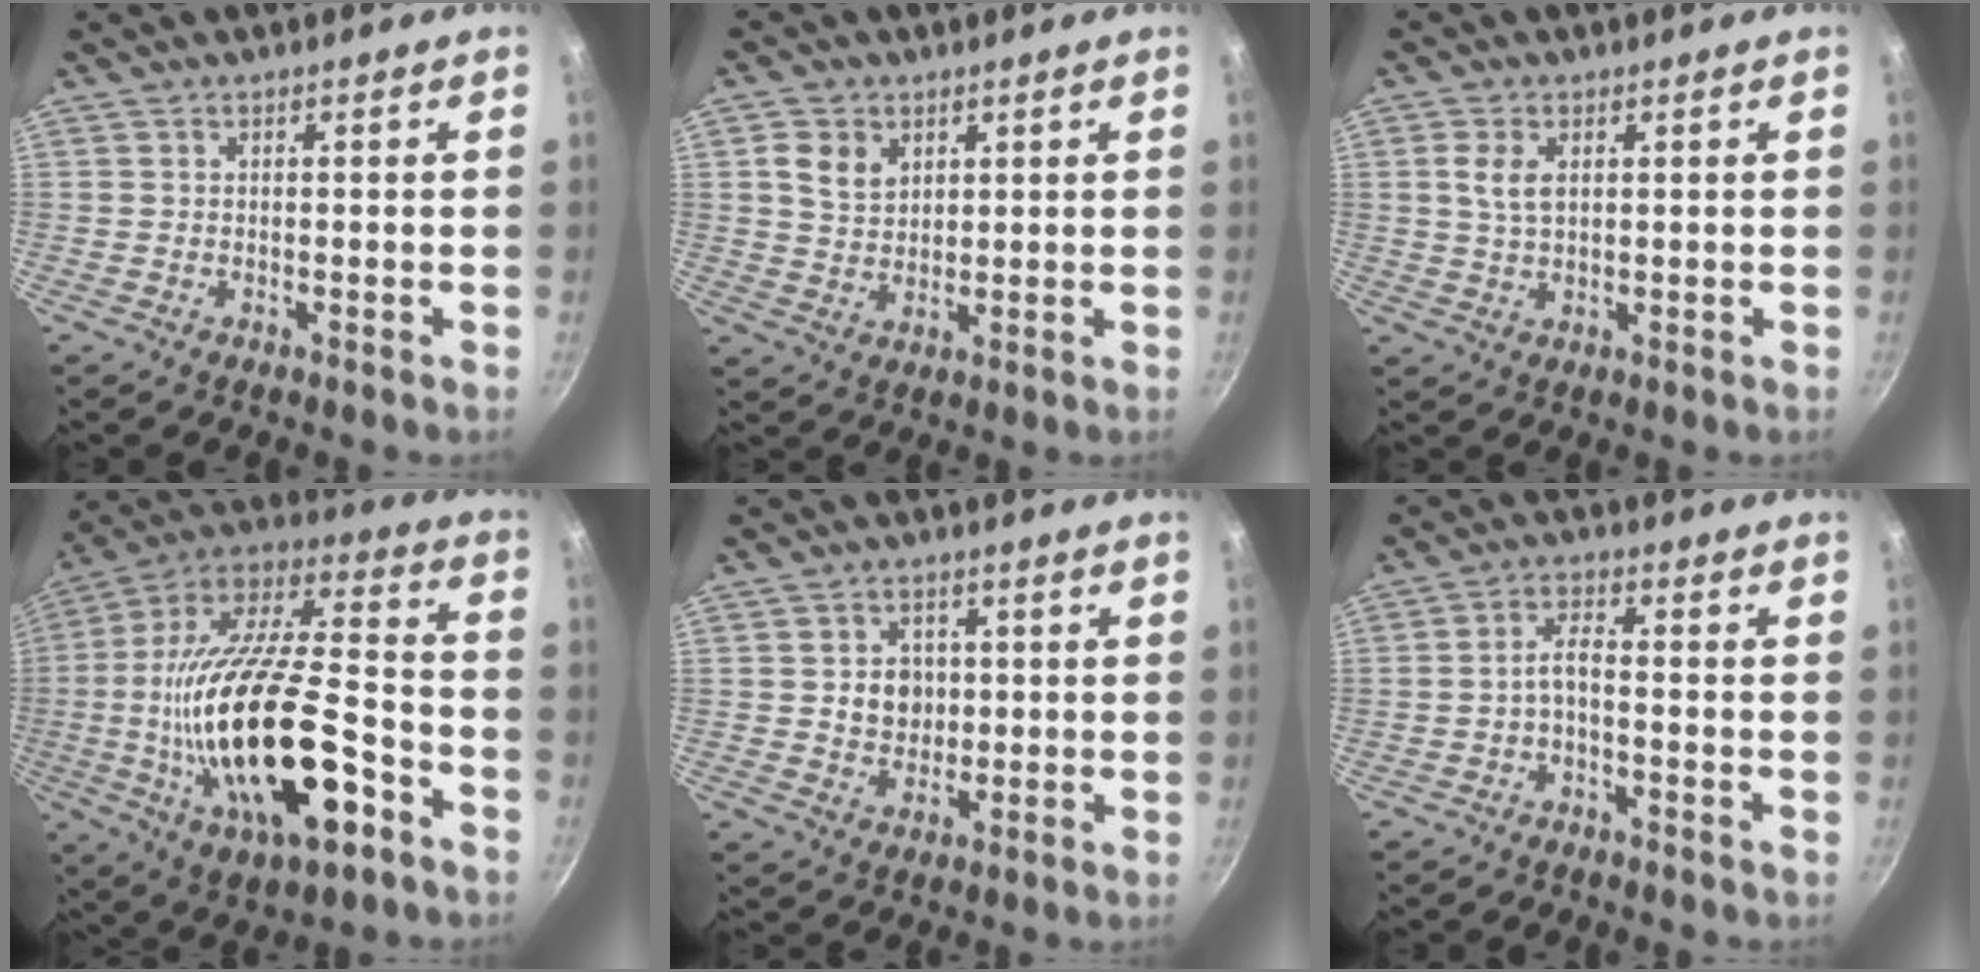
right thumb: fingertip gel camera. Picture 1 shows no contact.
{"total": 6.0, "force": [2.2, 4.6, 3.1], "torque": [-0.040, -0.006, 0.043]}
{"total": 4.5, "force": [1.3, 2.7, 3.4], "torque": [-0.062, 0.000, 0.025]}
{"total": 29.8, "force": [-8.0, 12.5, 25.8], "torque": [-0.461, 0.029, -0.130]}
{"total": 5.7, "force": [0.5, 4.9, 2.9], "torque": [-0.019, -0.001, 0.009]}
{"total": 3.4, "force": [-1.6, 1.2, 2.8], "torque": [-0.057, 0.028, -0.033]}